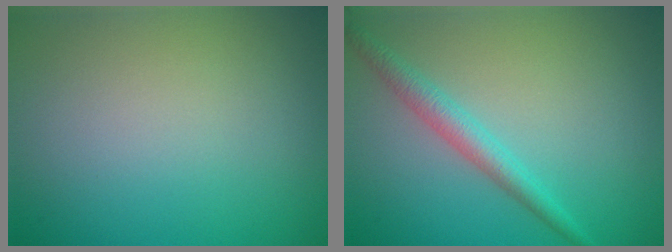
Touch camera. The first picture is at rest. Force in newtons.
{"total": 2.4, "press": 2.4, "slide": 0.1}